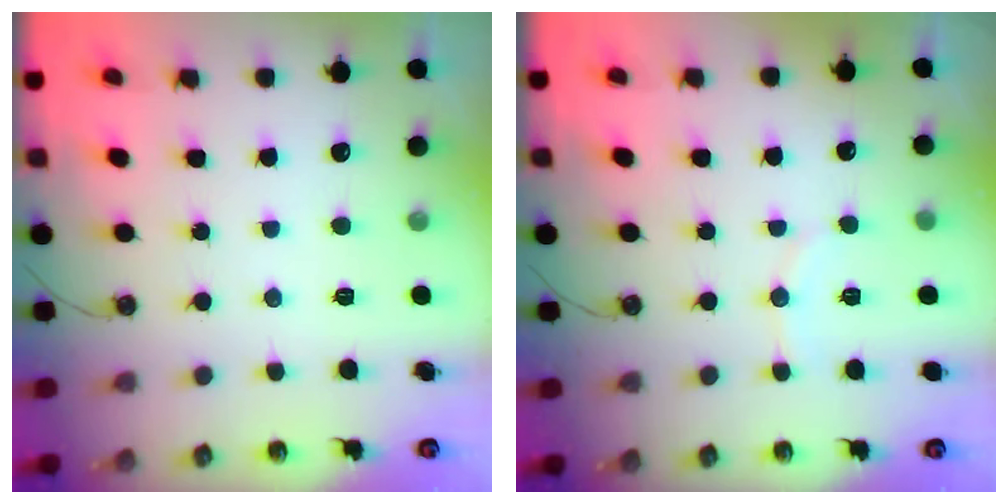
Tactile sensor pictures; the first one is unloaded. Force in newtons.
{"total": 5.8, "press": 5.4, "slide": 2.1}